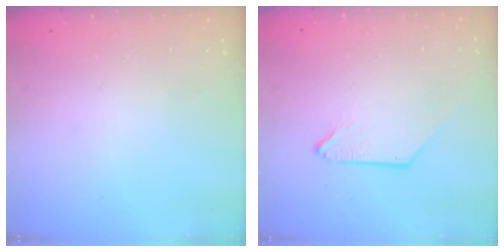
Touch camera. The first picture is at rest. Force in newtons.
{"total": 0.0}